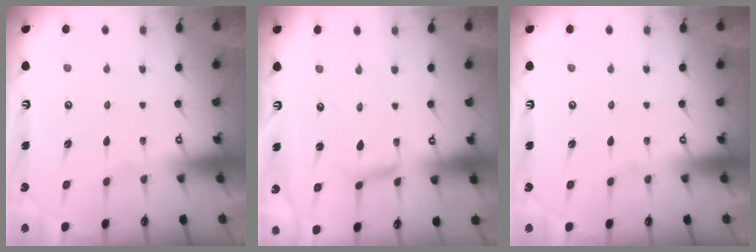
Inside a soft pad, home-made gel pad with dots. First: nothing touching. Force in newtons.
{"total": 5.8, "press": 5.8, "slide": 0.5}
{"total": 0.0}